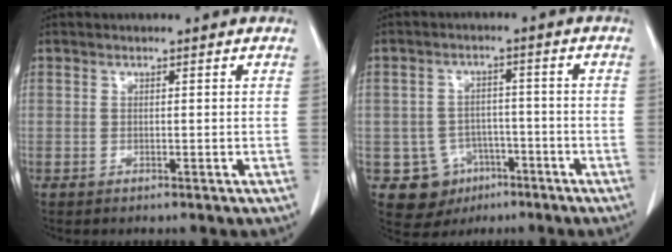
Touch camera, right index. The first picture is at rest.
{"total": 7.6, "force": [-3.2, 6.8, 1.1], "torque": [-0.018, 0.013, -0.038]}